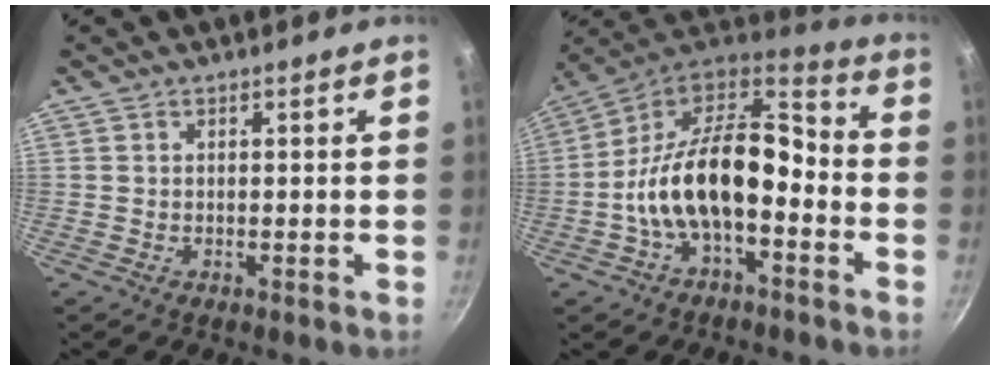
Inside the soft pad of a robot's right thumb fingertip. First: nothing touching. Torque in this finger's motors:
{"motor_torque": [2.34, 2.66, 1.41, -1.36, 0.53]}